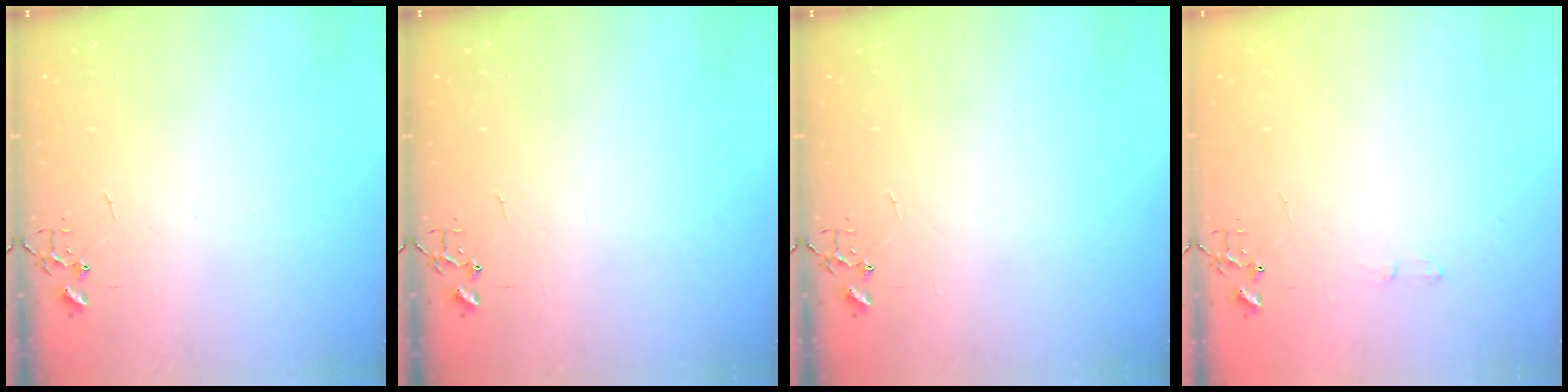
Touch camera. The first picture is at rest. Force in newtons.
{"total": 0.0}
{"total": 0.0}
{"total": 4.5, "press": 4.5, "slide": 0.4}